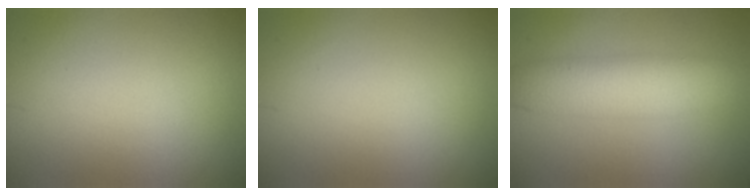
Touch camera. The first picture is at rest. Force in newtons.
{"total": 0.0}
{"total": 6.4, "press": 6.4, "slide": 0.1}